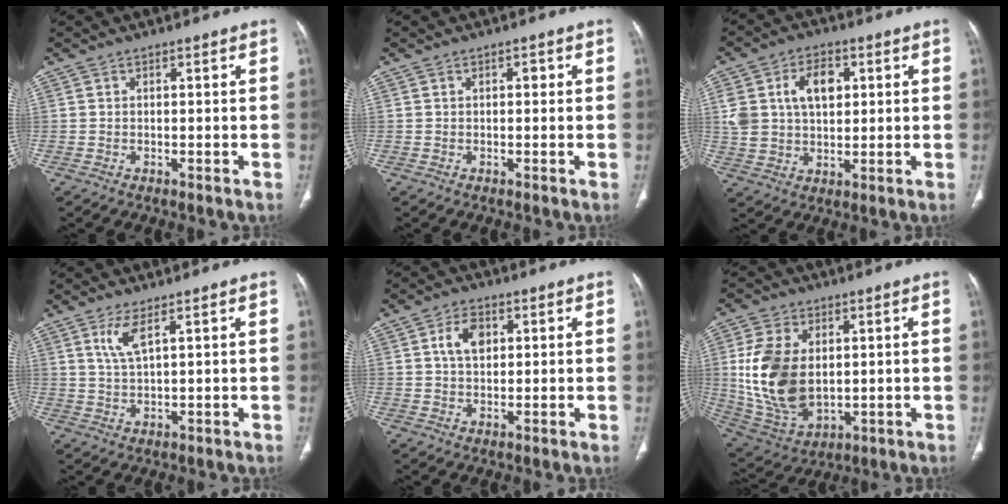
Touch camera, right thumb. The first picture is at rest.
{"total": 1.0, "force": [0.2, 0.7, 0.8], "torque": [-0.005, 0.003, 0.001]}
{"total": 11.6, "force": [3.1, 7.8, 8.0], "torque": [-0.123, 0.005, 0.063]}
{"total": 4.2, "force": [2.1, 0.9, 3.5], "torque": [-0.080, -0.013, 0.052]}
{"total": 5.5, "force": [1.6, 3.6, 3.8], "torque": [-0.059, 0.002, 0.028]}
{"total": 17.0, "force": [1.5, 10.9, 13.0], "torque": [-0.243, -0.012, 0.048]}